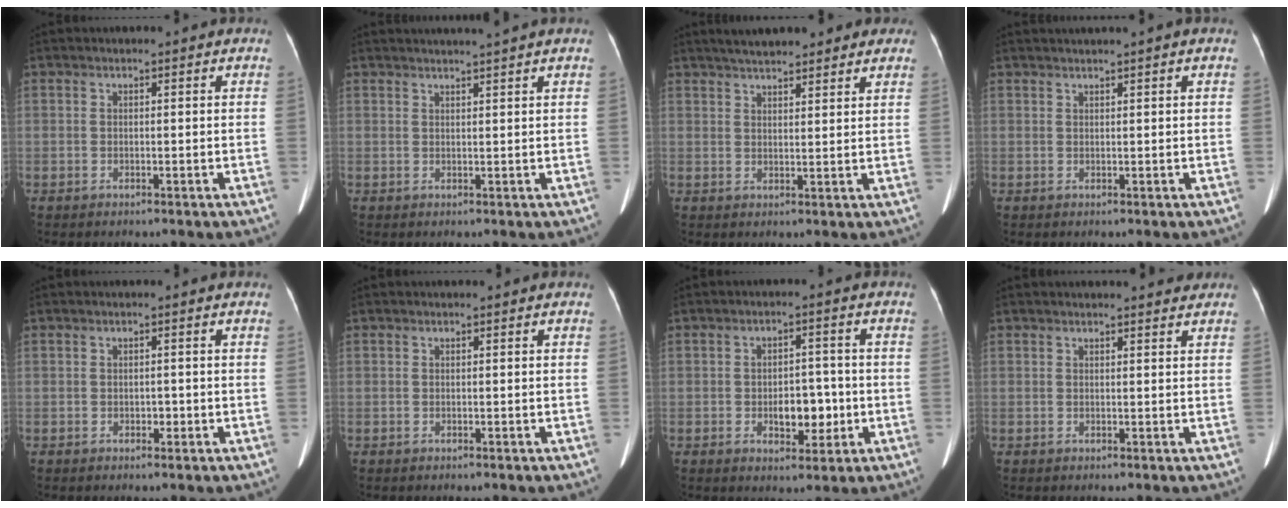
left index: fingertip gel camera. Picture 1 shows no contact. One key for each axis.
{"total": 4.0, "fx": 3.5, "fy": -1.1, "fz": 1.7, "tx": -0.016, "ty": 0.011, "tz": 0.045}
{"total": 10.1, "fx": 8.5, "fy": 2.3, "fz": 4.9, "tx": -0.061, "ty": 0.027, "tz": 0.114}
{"total": 1.8, "fx": 1.4, "fy": -0.5, "fz": 1.1, "tx": -0.018, "ty": 0.015, "tz": 0.029}
{"total": 0.9, "fx": -0.4, "fy": 0.6, "fz": 0.6, "tx": -0.008, "ty": 0.002, "tz": -0.007}
{"total": 0.0}
{"total": 5.4, "fx": -1.3, "fy": 3.0, "fz": 4.3, "tx": -0.060, "ty": 0.006, "tz": -0.015}
{"total": 4.1, "fx": 3.9, "fy": 0.4, "fz": 1.2, "tx": -0.015, "ty": 0.006, "tz": 0.038}